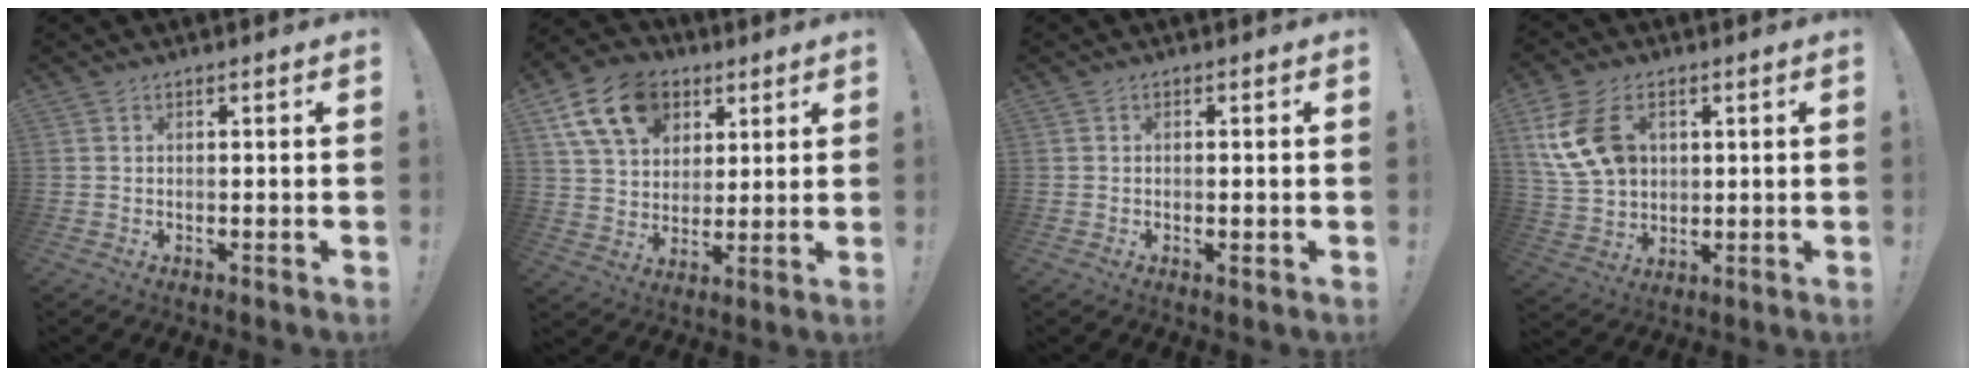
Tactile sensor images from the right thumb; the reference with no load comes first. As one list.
[{"total": 16.8, "force": [7.7, 12.0, 8.7], "torque": [-0.138, -0.030, 0.147]}, {"total": 1.0, "force": [-0.3, 0.3, 0.9], "torque": [-0.020, 0.003, -0.003]}, {"total": 15.5, "force": [5.1, 11.0, 9.7], "torque": [-0.187, -0.011, 0.103]}]